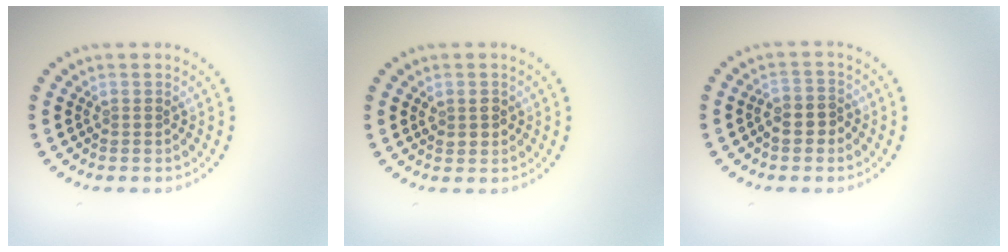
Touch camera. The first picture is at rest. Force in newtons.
{"total": 1.5, "press": 1.4, "slide": 0.4}
{"total": 2.3, "press": 2.1, "slide": 0.9}